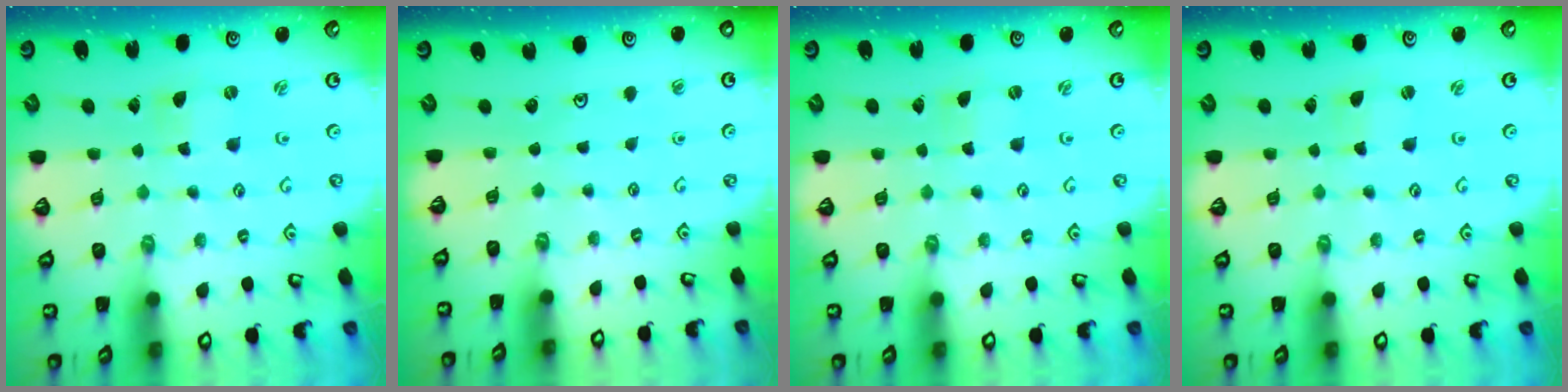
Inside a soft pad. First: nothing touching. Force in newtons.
{"total": 0.0}
{"total": 0.0}
{"total": 0.5, "press": 0.4, "slide": 0.3}